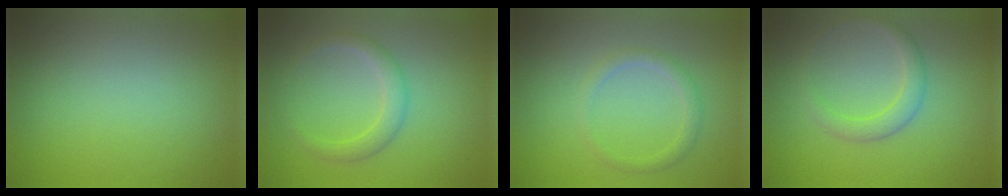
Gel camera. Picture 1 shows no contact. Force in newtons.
{"total": 2.2, "press": 2.2, "slide": 0.0}
{"total": 1.5, "press": 1.5, "slide": 0.1}
{"total": 2.1, "press": 2.1, "slide": 0.1}